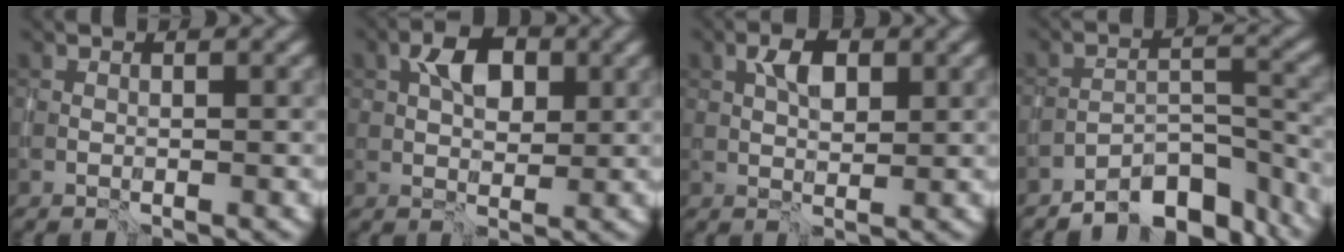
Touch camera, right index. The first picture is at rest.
{"total": 4.2, "force": [1.3, 2.7, 3.0], "torque": [-0.049, 0.006, 0.018]}
{"total": 2.9, "force": [1.0, 1.6, 2.2], "torque": [-0.041, 0.005, 0.019]}
{"total": 6.4, "force": [-5.7, 1.9, 2.2], "torque": [-0.019, 0.006, -0.100]}